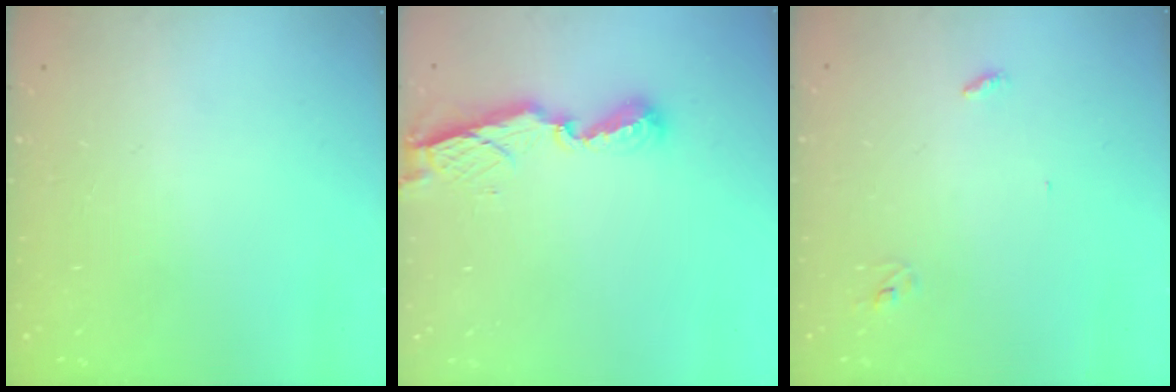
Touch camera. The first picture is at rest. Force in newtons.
{"total": 7.9, "press": 7.8, "slide": 0.3}
{"total": 2.8, "press": 2.8, "slide": 0.2}